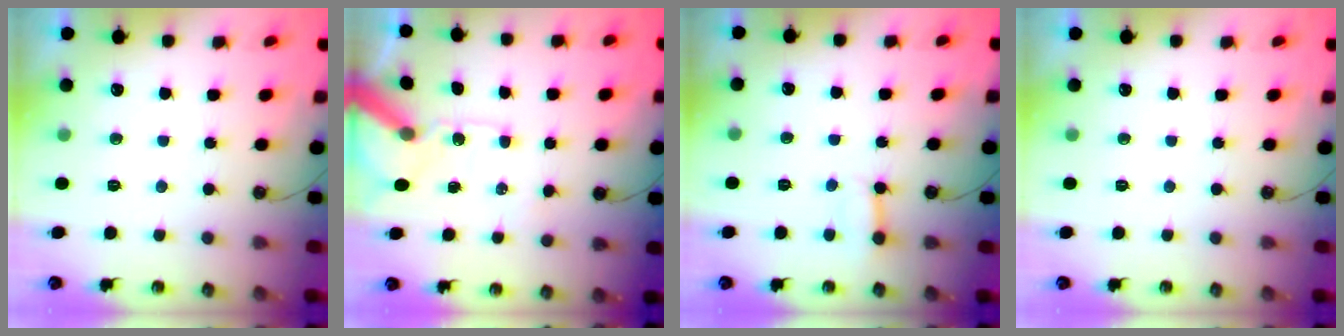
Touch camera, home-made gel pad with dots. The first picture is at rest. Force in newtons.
{"total": 11.3, "press": 11.2, "slide": 1.6}
{"total": 3.5, "press": 3.5, "slide": 0.5}
{"total": 0.0}